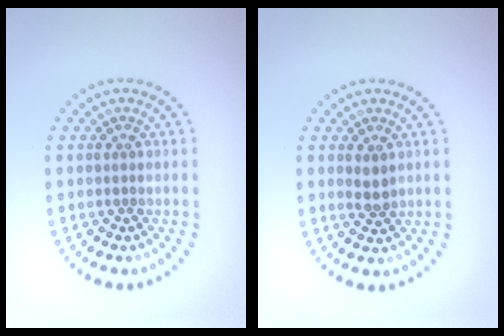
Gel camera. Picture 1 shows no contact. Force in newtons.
{"total": 1.4, "press": 1.4, "slide": 0.4}